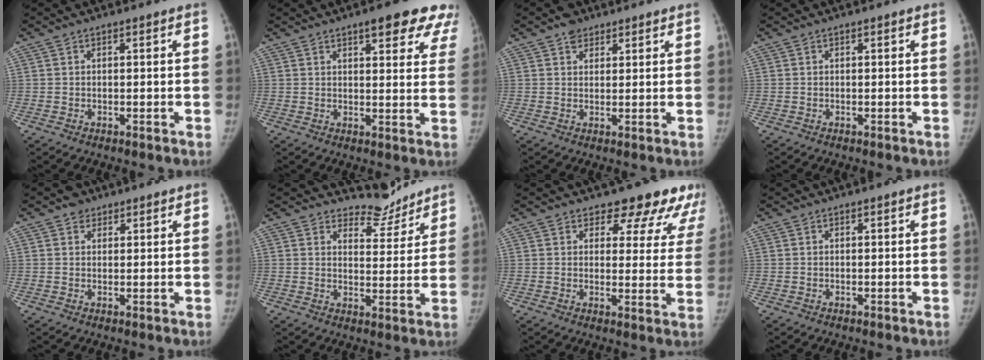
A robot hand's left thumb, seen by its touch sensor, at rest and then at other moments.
{"total": 13.1, "force": [8.5, 4.4, 8.9], "torque": [-0.070, -0.028, 0.094]}
{"total": 3.3, "force": [2.2, 2.3, 0.8], "torque": [0.009, -0.011, 0.032]}
{"total": 0.0}
{"total": 2.5, "force": [1.6, 1.9, 0.4], "torque": [0.014, -0.006, 0.018]}
{"total": 6.3, "force": [5.9, 2.2, 0.0], "torque": [0.031, -0.060, 0.090]}
{"total": 12.4, "force": [10.5, 5.7, 3.6], "torque": [0.021, -0.059, 0.101]}
{"total": 0.0}